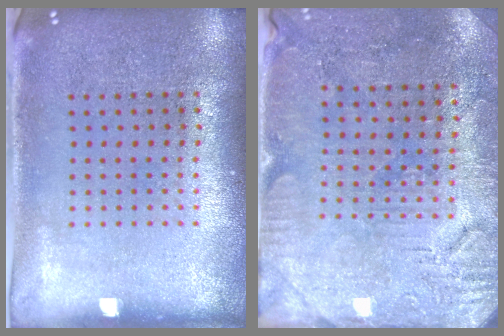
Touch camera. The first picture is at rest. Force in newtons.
{"total": 3.0, "press": 2.9, "slide": 0.8}